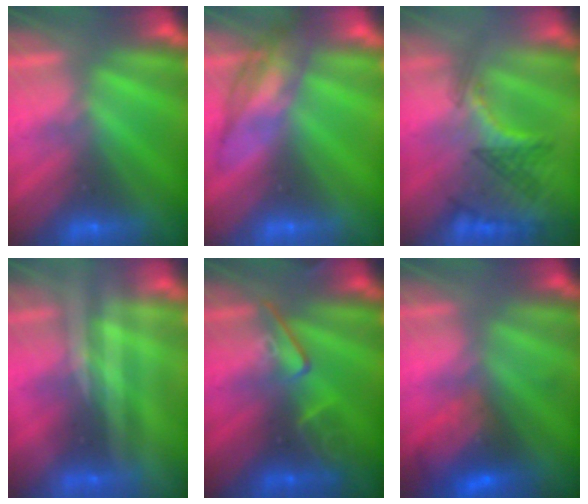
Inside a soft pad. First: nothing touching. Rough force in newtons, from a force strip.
{"total": 2.6}
{"total": 2.9}
{"total": 2.1}
{"total": 2.4}
{"total": 7.9}